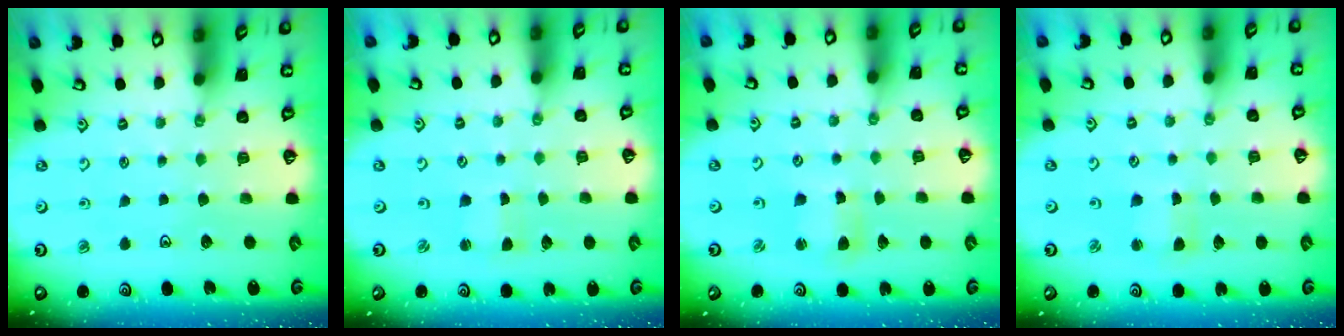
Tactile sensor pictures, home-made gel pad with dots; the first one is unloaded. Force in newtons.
{"total": 0.7, "press": 0.7, "slide": 0.1}
{"total": 4.0, "press": 4.0, "slide": 0.4}
{"total": 3.1, "press": 3.1, "slide": 0.3}